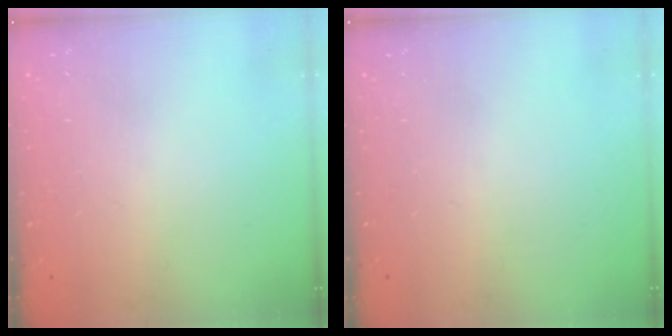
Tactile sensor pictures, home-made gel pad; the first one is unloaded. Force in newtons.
{"total": 0.0}